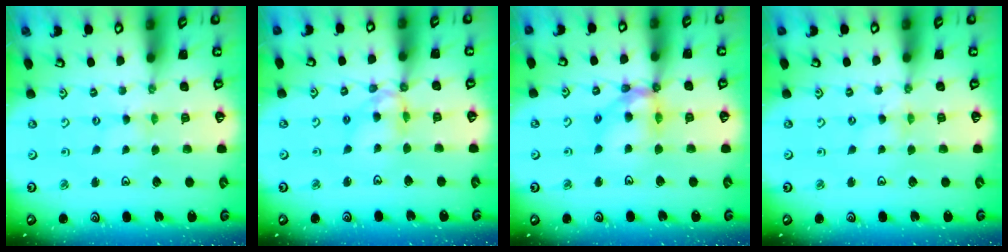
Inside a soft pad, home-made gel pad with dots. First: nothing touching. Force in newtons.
{"total": 7.8, "press": 7.7, "slide": 1.0}
{"total": 12.5, "press": 12.4, "slide": 1.5}
{"total": 1.2, "press": 1.2, "slide": 0.3}